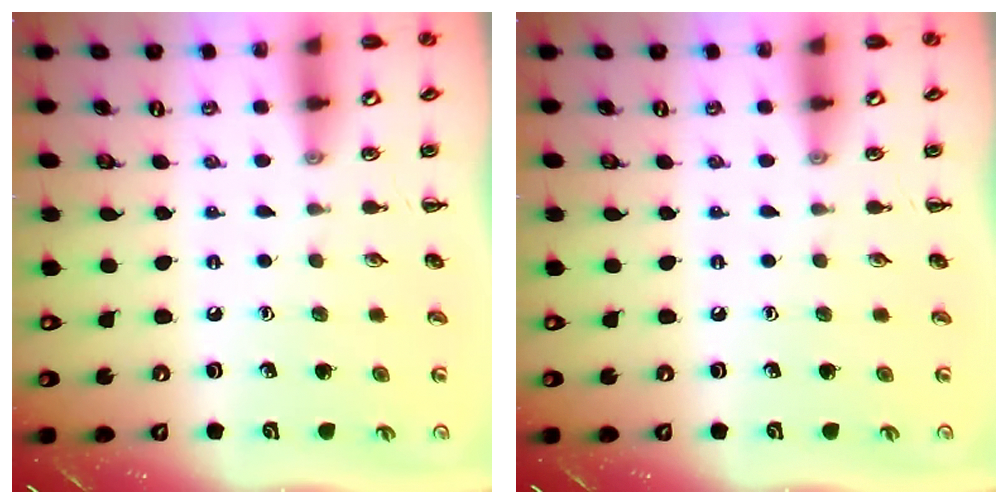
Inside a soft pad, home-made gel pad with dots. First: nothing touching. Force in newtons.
{"total": 0.0}